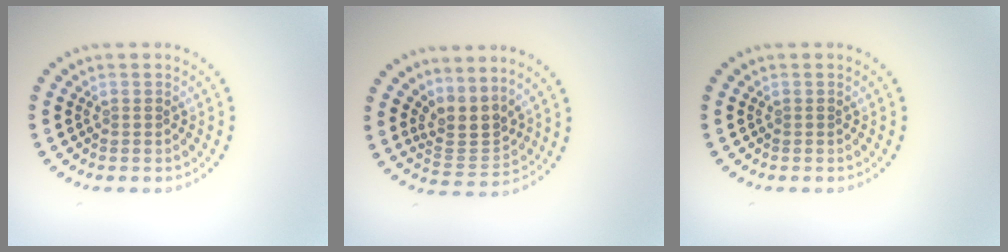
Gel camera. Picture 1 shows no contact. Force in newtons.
{"total": 3.0, "press": 2.2, "slide": 2.0}
{"total": 0.0}